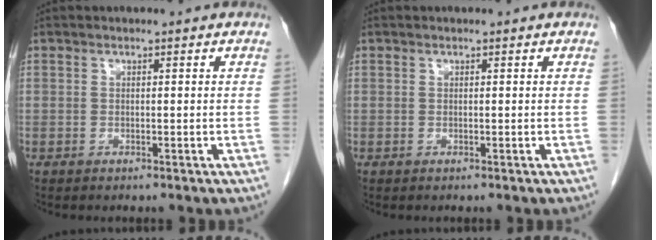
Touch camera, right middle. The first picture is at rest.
{"total": 0.0}